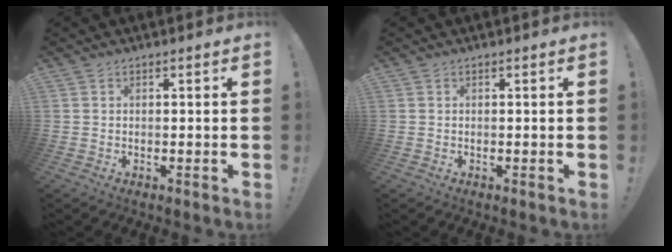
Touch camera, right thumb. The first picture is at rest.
{"total": 0.0}